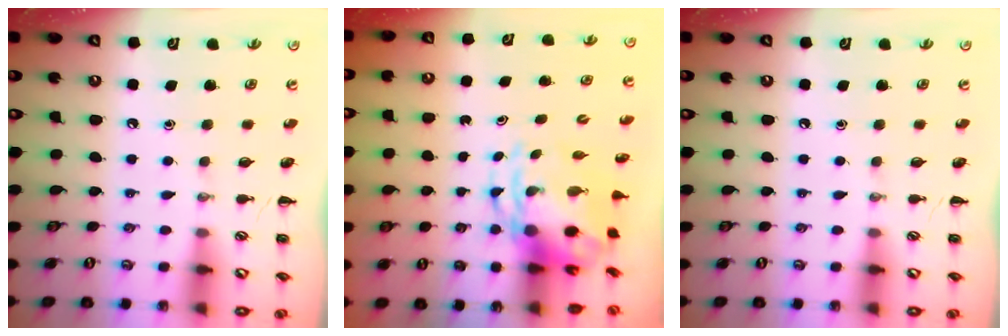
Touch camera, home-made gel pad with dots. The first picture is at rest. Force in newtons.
{"total": 5.7, "press": 5.5, "slide": 1.5}
{"total": 0.0}